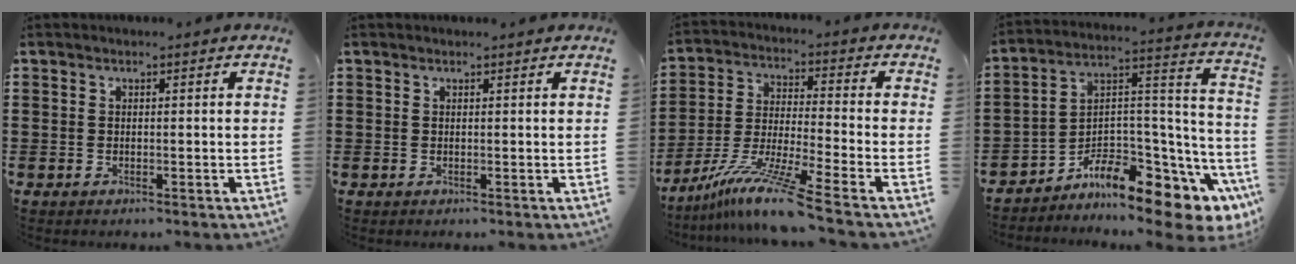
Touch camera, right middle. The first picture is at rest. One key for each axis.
{"total": 0.0}
{"total": 11.0, "fx": -8.8, "fy": -0.3, "fz": 6.6, "tx": -0.135, "ty": 0.000, "tz": -0.176}
{"total": 8.5, "fx": -6.8, "fy": 2.9, "fz": 4.2, "tx": -0.075, "ty": -0.009, "tz": -0.130}